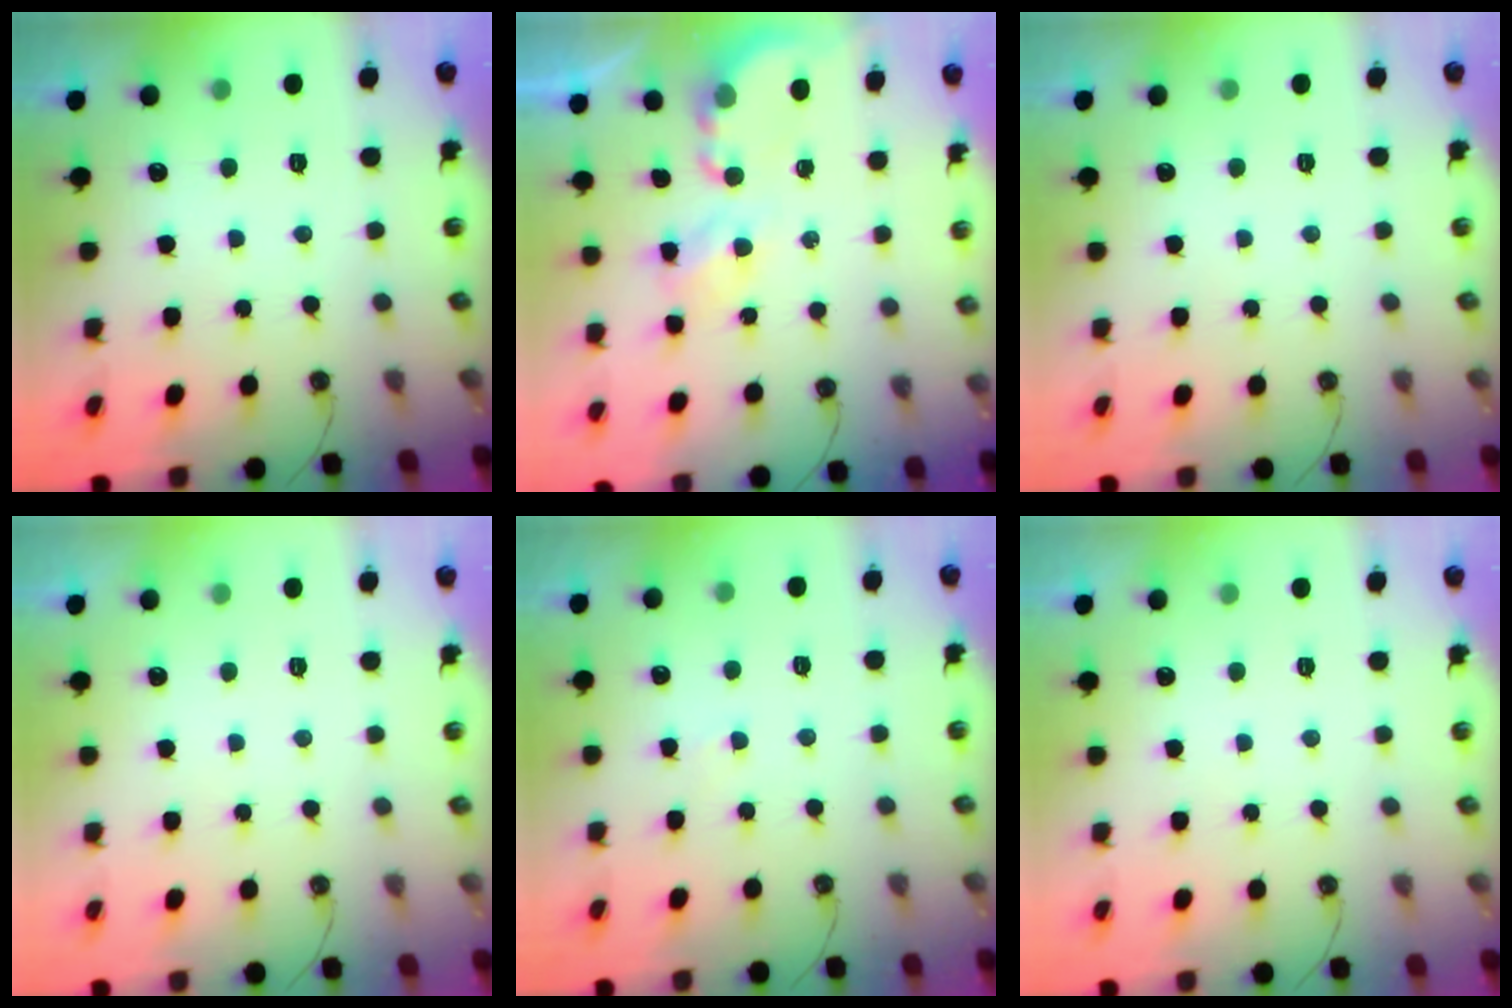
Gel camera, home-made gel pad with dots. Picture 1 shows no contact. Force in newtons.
{"total": 3.9, "press": 3.9, "slide": 0.1}
{"total": 0.0}
{"total": 0.0}
{"total": 1.9, "press": 1.9, "slide": 0.3}
{"total": 0.0}